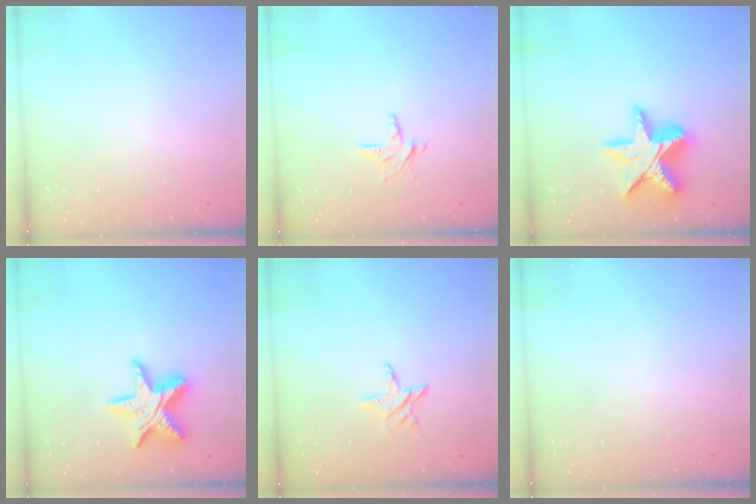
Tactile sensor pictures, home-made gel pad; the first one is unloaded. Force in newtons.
{"total": 5.0, "press": 5.0, "slide": 0.3}
{"total": 18.7, "press": 18.6, "slide": 1.8}
{"total": 15.9, "press": 15.9, "slide": 1.2}
{"total": 6.2, "press": 6.2, "slide": 0.4}
{"total": 0.0}